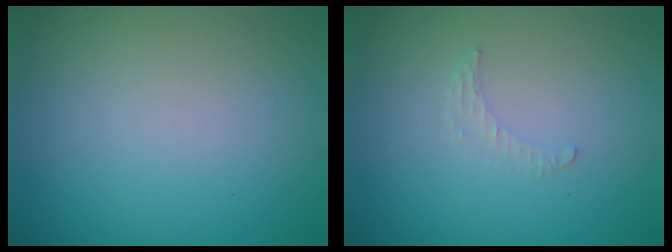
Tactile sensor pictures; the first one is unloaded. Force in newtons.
{"total": 0.8, "press": 0.8, "slide": 0.3}